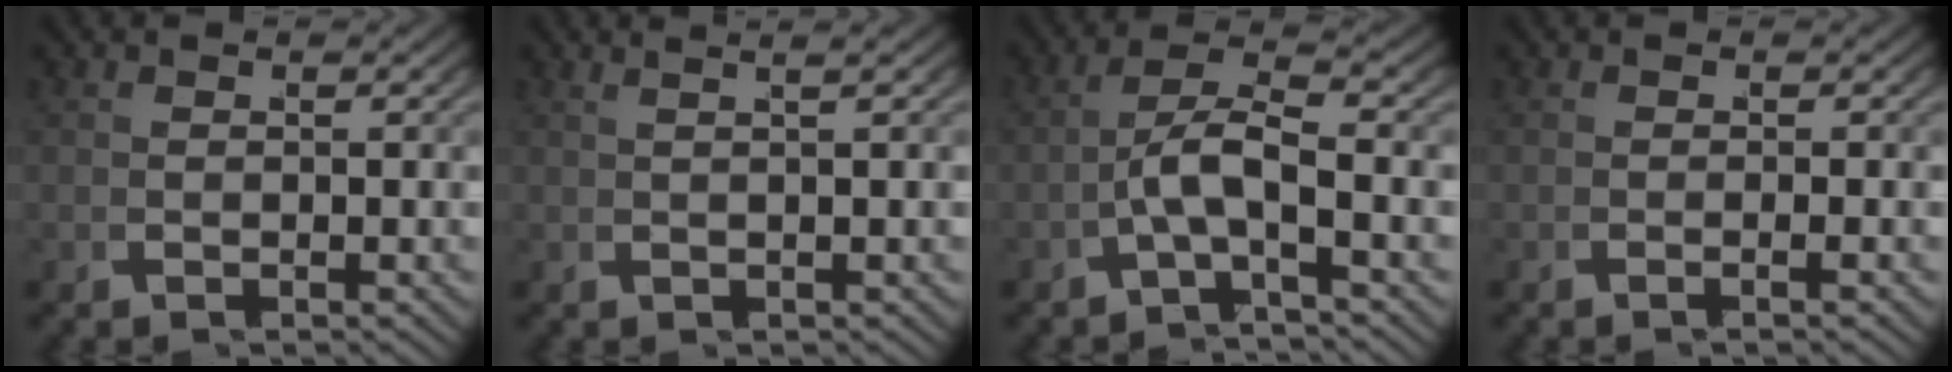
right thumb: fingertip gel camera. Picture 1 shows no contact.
{"total": 2.5, "force": [1.7, 0.0, 1.8], "torque": [-0.022, 0.018, 0.026]}
{"total": 4.9, "force": [-1.1, 2.1, 4.3], "torque": [-0.097, -0.016, -0.013]}
{"total": 0.6, "force": [-0.4, -0.2, 0.4], "torque": [-0.009, 0.008, -0.011]}